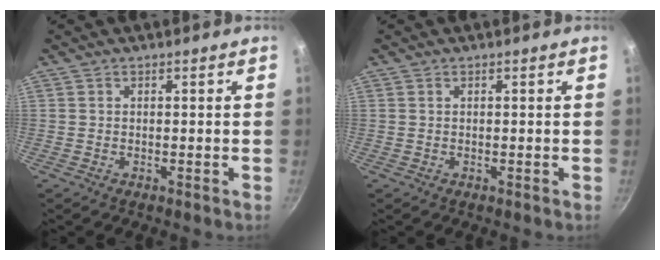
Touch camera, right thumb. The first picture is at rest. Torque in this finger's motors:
{"motor_torque": [0.05, 0.04, 0.08, 0.40, 0.00]}